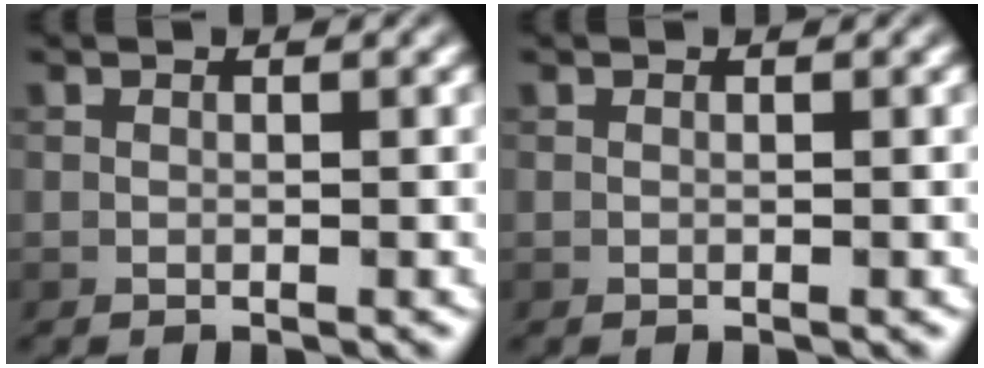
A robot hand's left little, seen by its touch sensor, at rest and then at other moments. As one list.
[{"total": 0.0}]